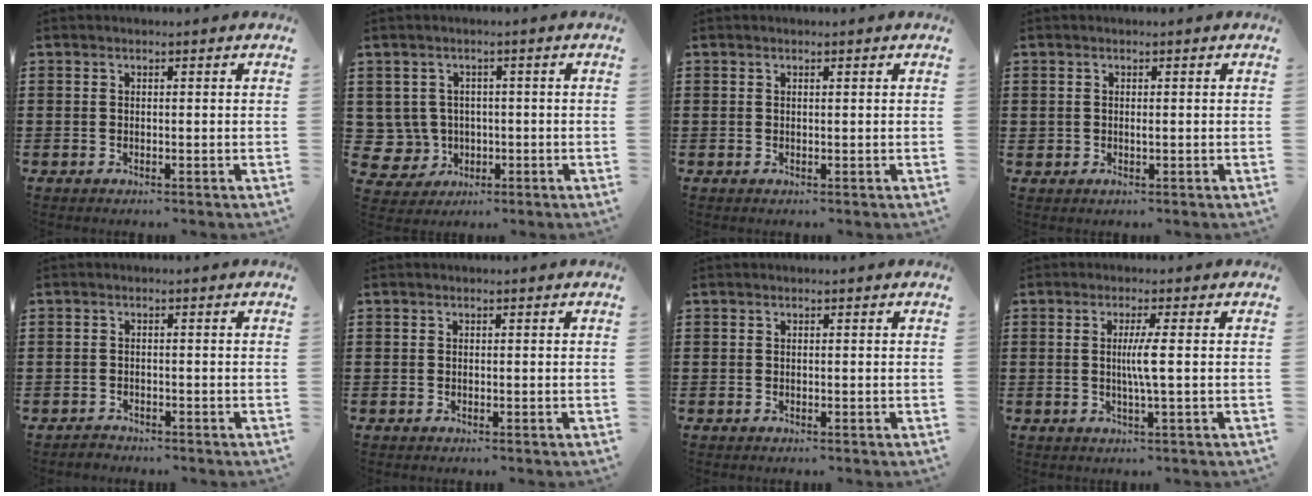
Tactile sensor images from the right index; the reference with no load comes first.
{"total": 4.2, "force": [-0.1, 4.1, 0.7], "torque": [-0.049, 0.003, -0.004]}
{"total": 0.0}
{"total": 0.6, "force": [0.0, 0.4, 0.4], "torque": [-0.011, -0.001, 0.000]}
{"total": 1.2, "force": [-1.1, 0.5, -0.1], "torque": [-0.001, 0.004, -0.026]}
{"total": 0.0}
{"total": 0.0}
{"total": 3.5, "force": [0.1, -0.4, 3.5], "torque": [-0.065, -0.008, -0.002]}